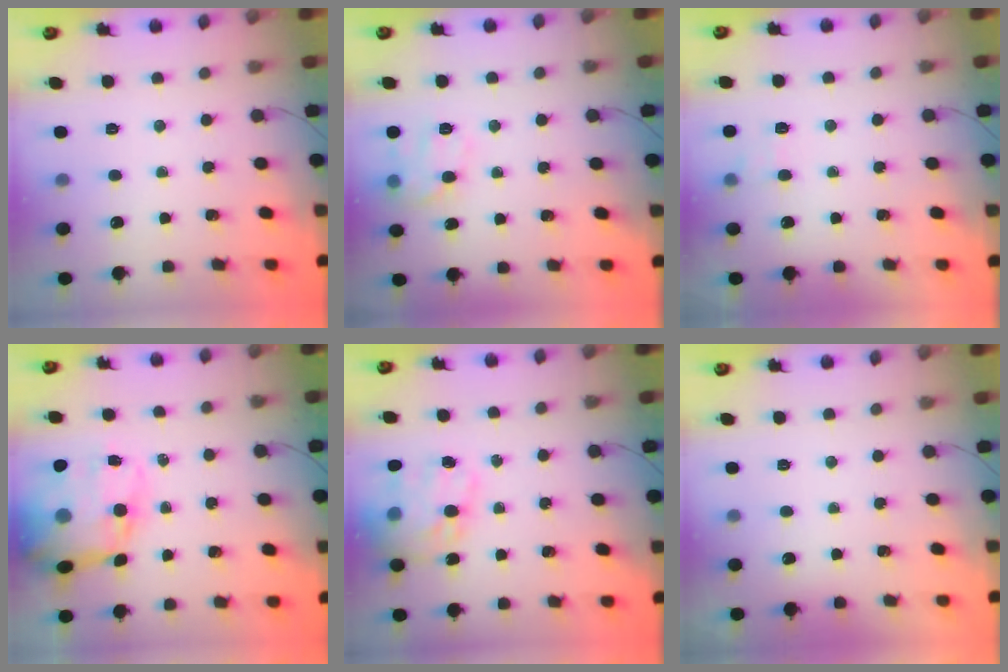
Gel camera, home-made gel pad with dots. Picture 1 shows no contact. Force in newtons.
{"total": 10.8, "press": 10.8, "slide": 0.4}
{"total": 6.2, "press": 5.9, "slide": 1.8}
{"total": 17.7, "press": 17.2, "slide": 4.2}
{"total": 17.8, "press": 17.3, "slide": 4.4}
{"total": 1.9, "press": 1.9, "slide": 0.3}